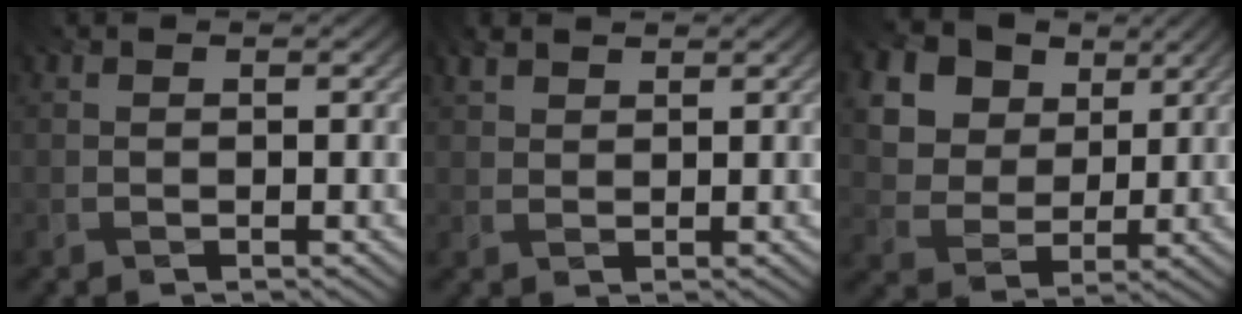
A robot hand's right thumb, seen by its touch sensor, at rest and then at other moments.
{"total": 2.1, "force": [1.7, 0.9, 0.9], "torque": [-0.024, 0.007, 0.036]}
{"total": 17.0, "force": [8.8, 12.3, 7.9], "torque": [-0.226, 0.034, 0.191]}